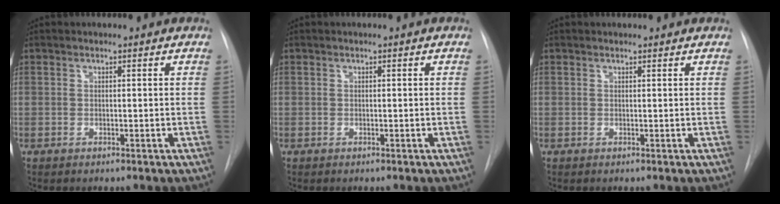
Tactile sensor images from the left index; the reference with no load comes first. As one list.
[{"total": 0.0}, {"total": 0.7, "force": [0.5, 0.4, 0.1], "torque": [-0.008, 0.005, 0.002]}]